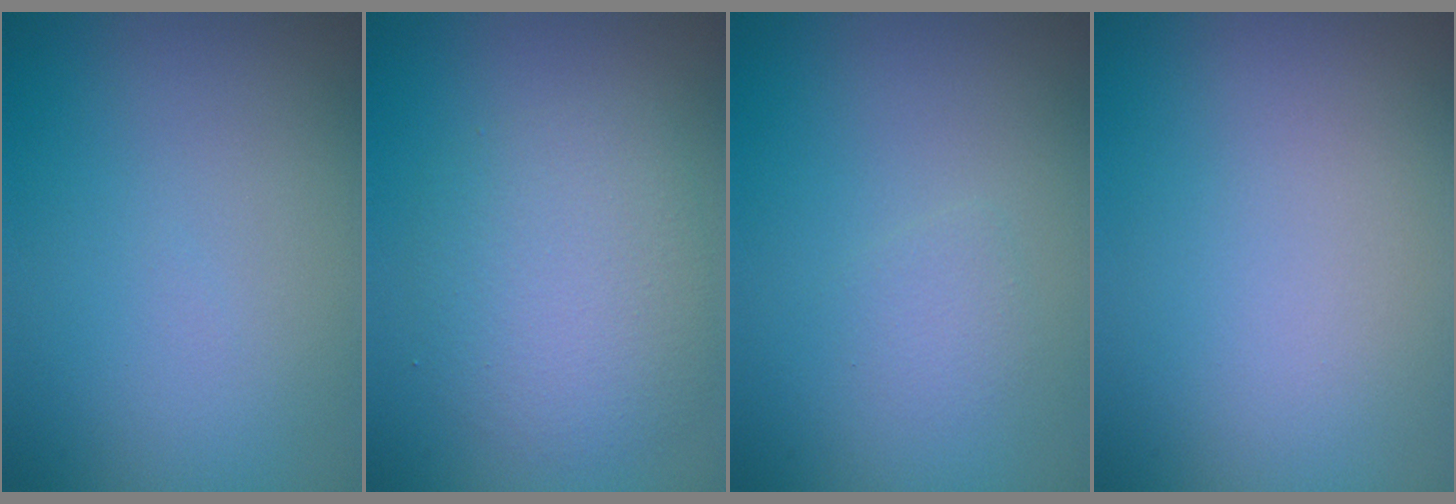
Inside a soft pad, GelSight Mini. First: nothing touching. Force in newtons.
{"total": 4.5, "press": 4.5, "slide": 0.2}
{"total": 1.0, "press": 1.0, "slide": 0.1}
{"total": 0.0}